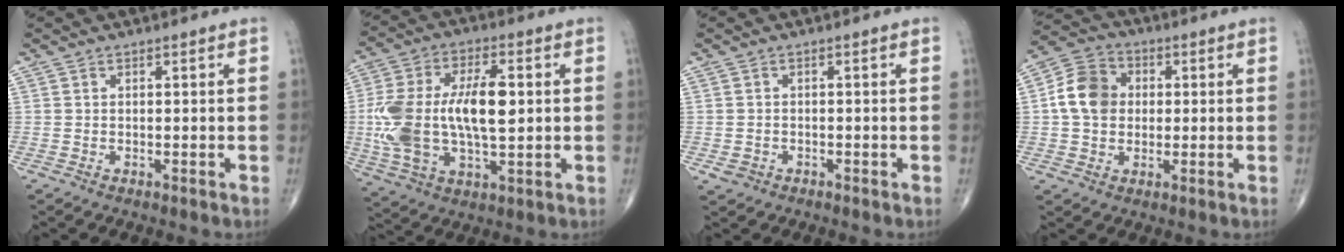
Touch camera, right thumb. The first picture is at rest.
{"total": 19.2, "force": [0.7, 9.2, 16.9], "torque": [-0.346, 0.009, 0.016]}
{"total": 1.6, "force": [-0.7, 1.4, 0.6], "torque": [-0.011, 0.004, -0.007]}
{"total": 9.5, "force": [0.7, 7.7, 5.6], "torque": [-0.086, 0.017, 0.004]}